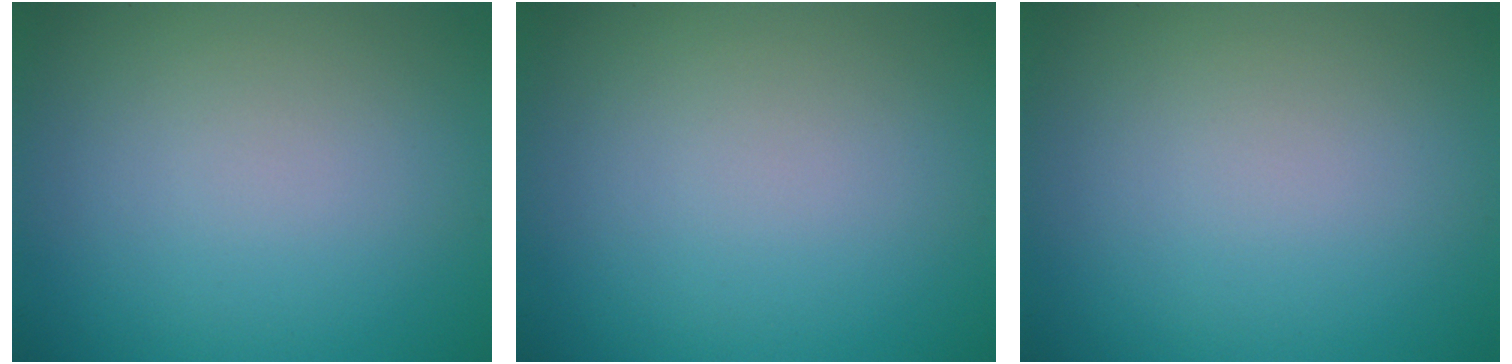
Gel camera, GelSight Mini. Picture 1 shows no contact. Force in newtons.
{"total": 0.0}
{"total": 0.0}